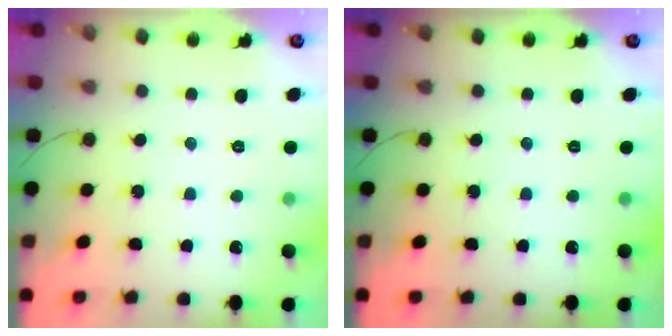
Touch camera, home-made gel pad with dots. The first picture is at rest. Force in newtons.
{"total": 0.0}